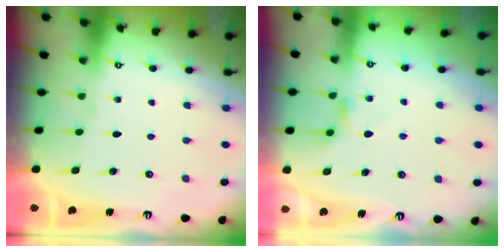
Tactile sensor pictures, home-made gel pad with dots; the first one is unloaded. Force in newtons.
{"total": 3.0, "press": 2.9, "slide": 0.5}